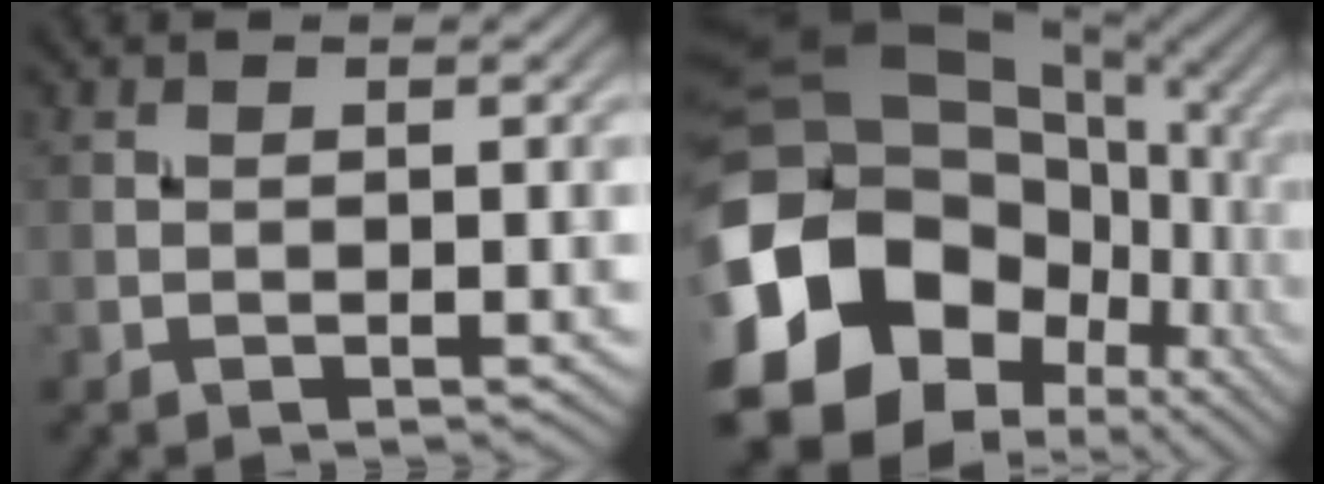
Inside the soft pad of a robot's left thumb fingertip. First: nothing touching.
{"total": 20.9, "force": [-3.3, 16.7, 12.2], "torque": [-0.306, -0.022, -0.026]}